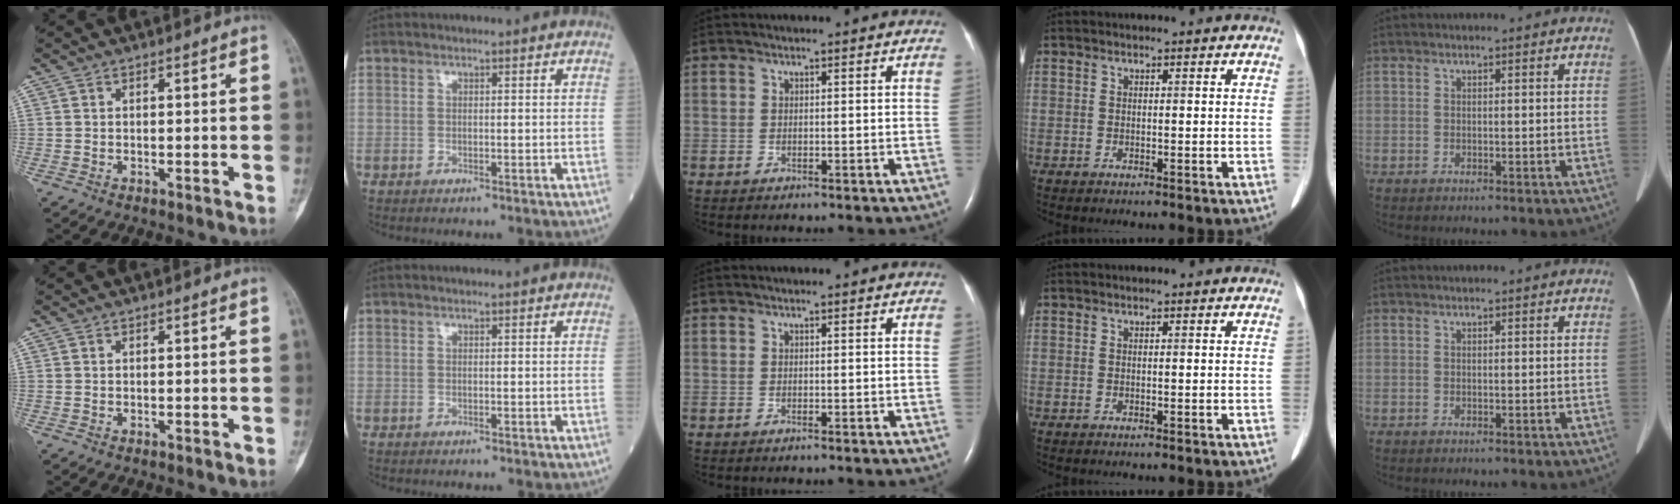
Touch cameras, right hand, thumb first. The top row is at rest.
{}